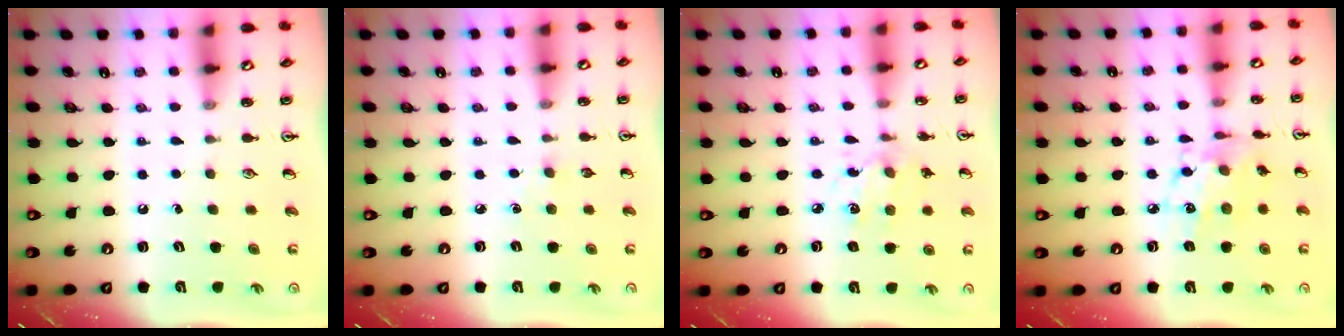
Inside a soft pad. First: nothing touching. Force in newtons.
{"total": 2.7, "press": 2.7, "slide": 0.4}
{"total": 4.0, "press": 3.8, "slide": 1.3}
{"total": 11.0, "press": 11.0, "slide": 0.6}